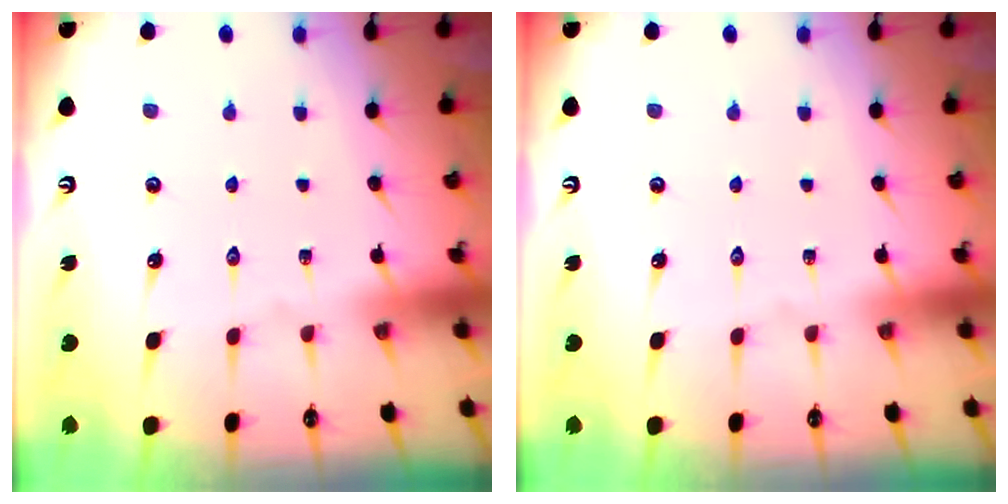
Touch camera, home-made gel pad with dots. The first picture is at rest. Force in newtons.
{"total": 0.0}